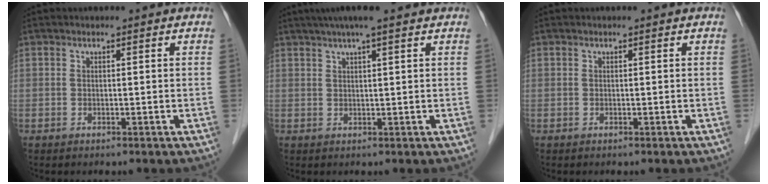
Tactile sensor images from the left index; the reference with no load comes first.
{"total": 6.0, "force": [4.5, 0.0, 3.9], "torque": [-0.063, 0.030, 0.071]}
{"total": 0.0}